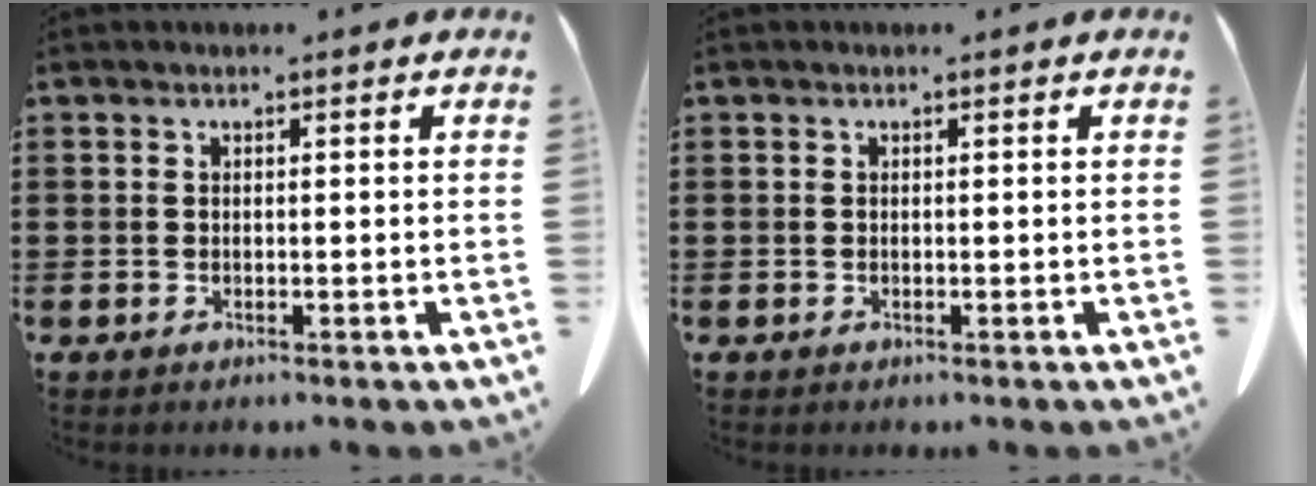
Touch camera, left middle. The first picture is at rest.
{"total": 0.0}